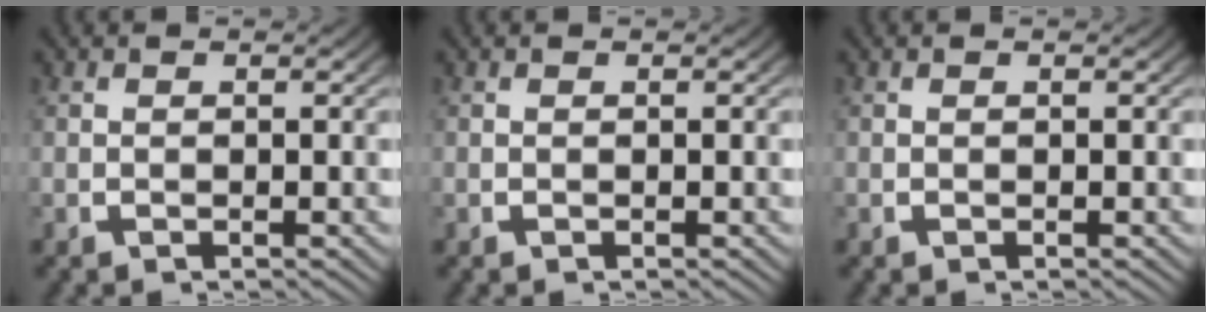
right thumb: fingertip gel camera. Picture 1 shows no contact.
{"total": 0.0}
{"total": 0.0}